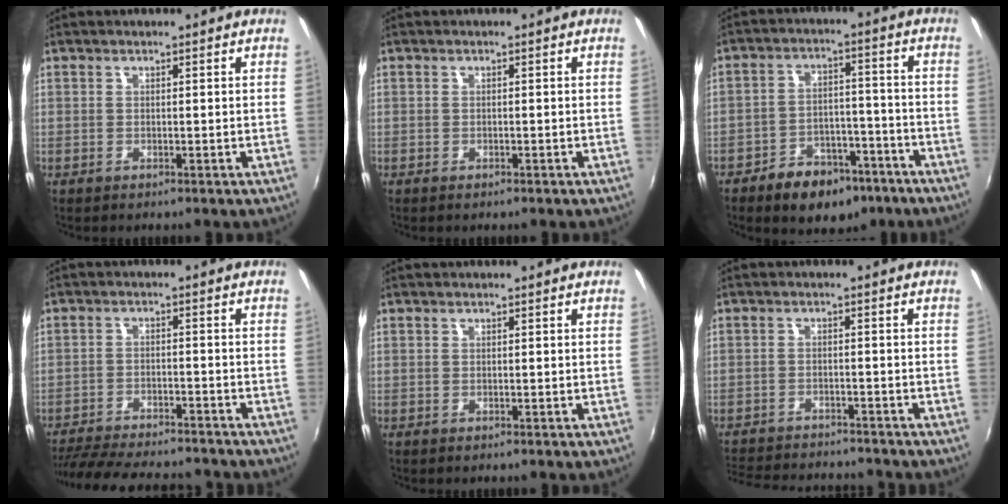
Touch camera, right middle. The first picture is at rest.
{"total": 0.6, "force": [-0.5, 0.3, 0.2], "torque": [-0.004, -0.001, -0.009]}
{"total": 11.9, "force": [-8.1, 6.8, 5.6], "torque": [-0.108, 0.020, -0.106]}
{"total": 17.7, "force": [-15.5, 3.7, 7.6], "torque": [-0.158, -0.018, -0.226]}
{"total": 0.0}
{"total": 13.5, "force": [-12.2, 3.2, 4.9], "torque": [-0.116, -0.009, -0.181]}